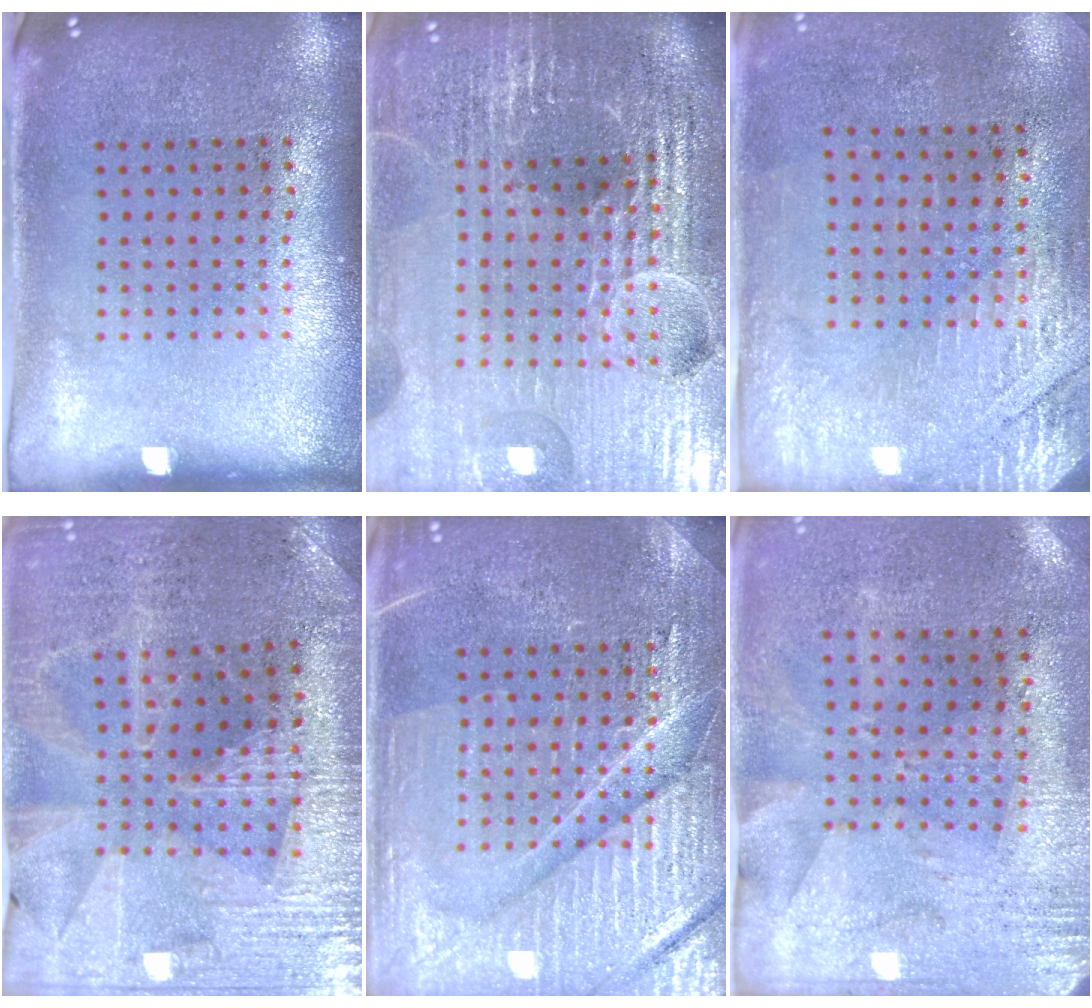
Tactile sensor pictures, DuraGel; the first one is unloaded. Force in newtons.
{"total": 6.6, "press": 5.8, "slide": 3.2}
{"total": 2.9, "press": 2.5, "slide": 1.5}
{"total": 3.0, "press": 2.9, "slide": 0.5}
{"total": 4.5, "press": 4.5, "slide": 0.6}
{"total": 2.8, "press": 2.3, "slide": 1.7}